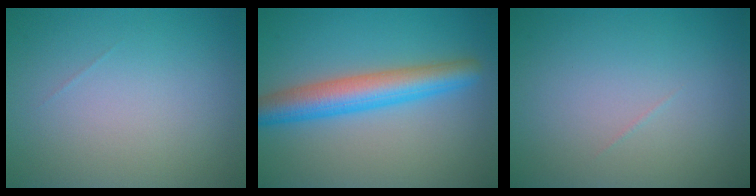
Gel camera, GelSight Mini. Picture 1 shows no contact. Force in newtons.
{"total": 5.6, "press": 5.6, "slide": 0.1}
{"total": 0.0}